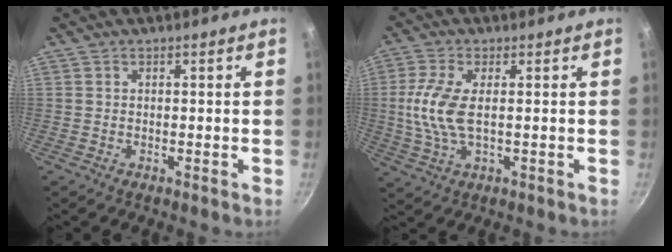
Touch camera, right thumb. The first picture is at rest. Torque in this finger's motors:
{"motor_torque": [0.74, 0.37, 0.95, -0.40, 0.34]}